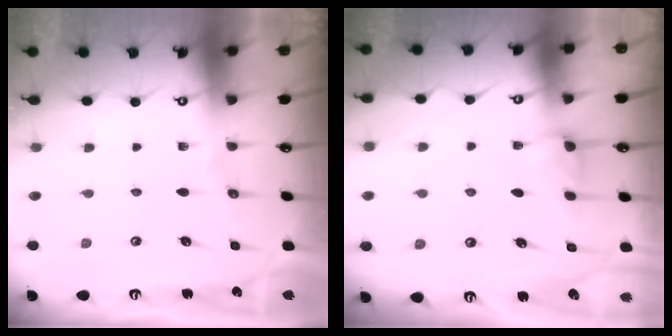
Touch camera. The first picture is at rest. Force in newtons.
{"total": 1.7, "press": 1.6, "slide": 0.8}